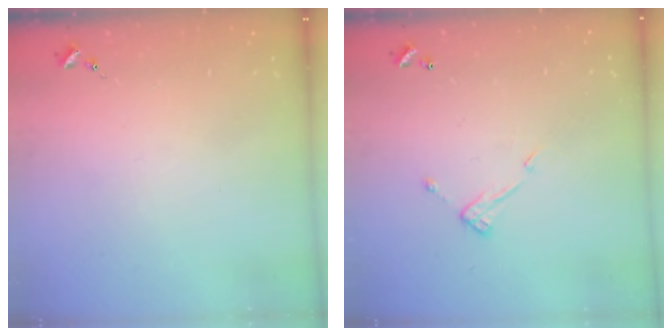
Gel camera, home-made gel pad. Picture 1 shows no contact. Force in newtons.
{"total": 8.2, "press": 8.1, "slide": 0.4}